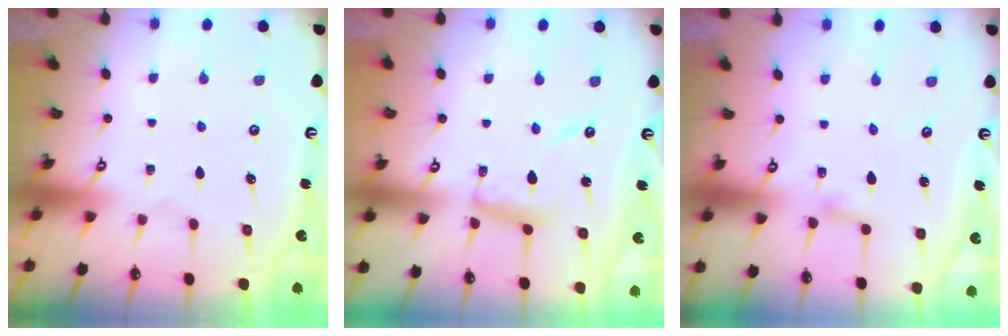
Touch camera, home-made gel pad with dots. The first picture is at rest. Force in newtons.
{"total": 11.3, "press": 11.2, "slide": 1.0}
{"total": 1.8, "press": 1.7, "slide": 0.2}